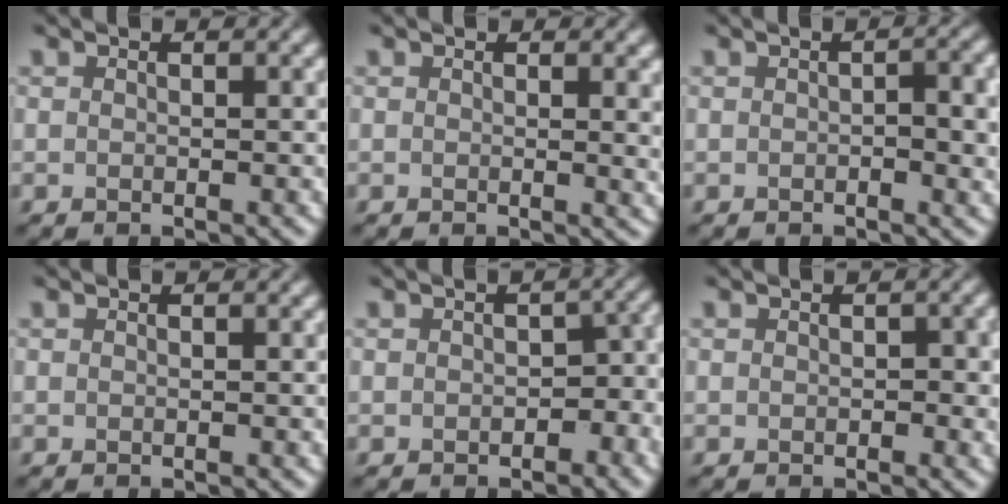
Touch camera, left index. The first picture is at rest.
{"total": 2.0, "force": [0.4, 0.6, 1.8], "torque": [-0.013, -0.002, 0.003]}
{"total": 3.9, "force": [-0.1, 1.5, 3.7], "torque": [-0.047, -0.001, -0.002]}
{"total": 0.0}
{"total": 3.1, "force": [-0.9, 2.1, 2.2], "torque": [-0.014, -0.003, -0.015]}
{"total": 1.4, "force": [-0.1, 0.8, 1.2], "torque": [-0.013, -0.003, 0.000]}